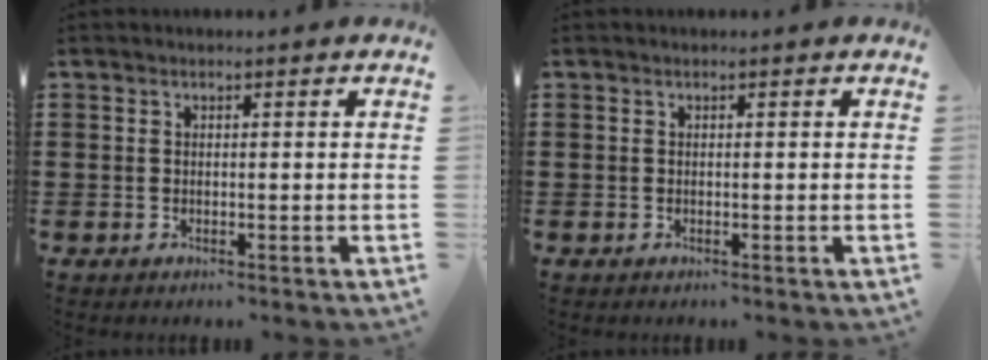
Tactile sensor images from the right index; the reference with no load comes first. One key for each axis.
{"total": 0.0}